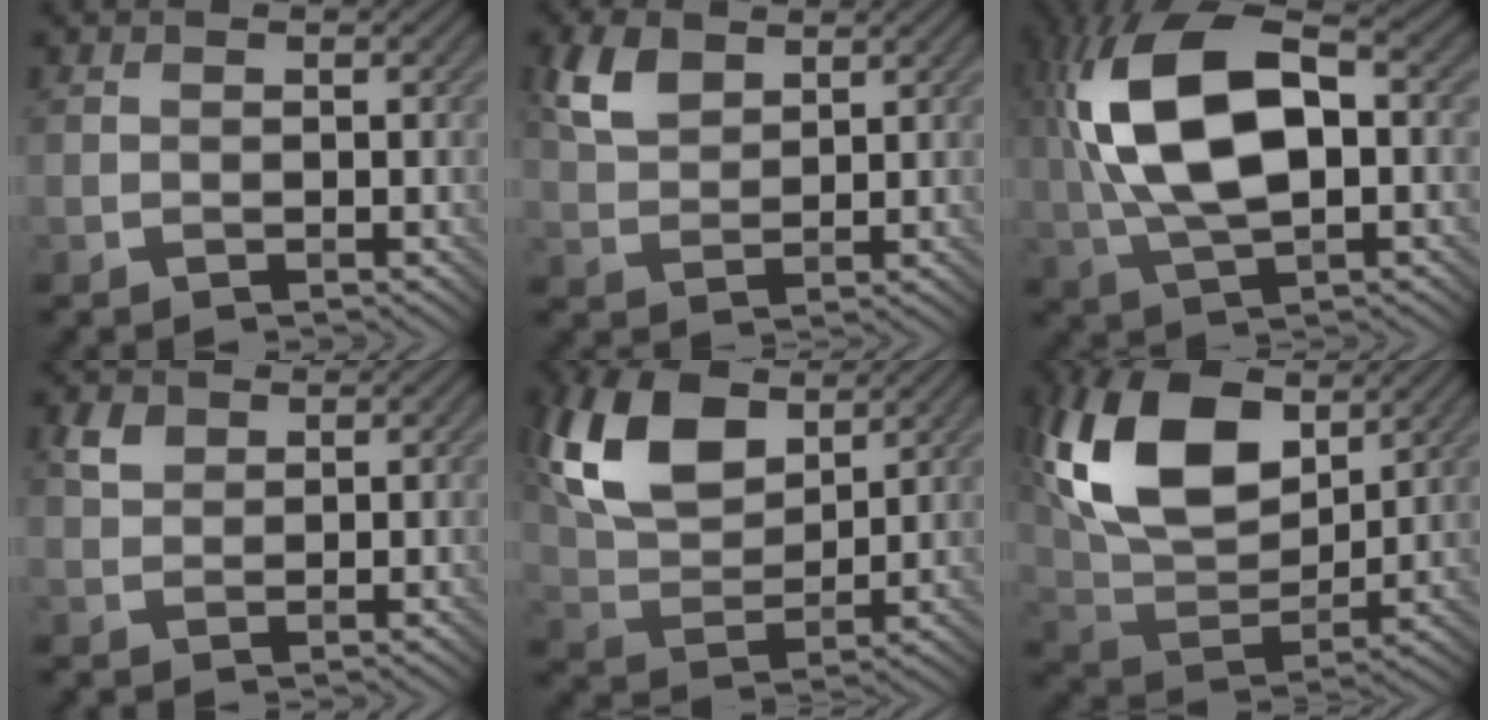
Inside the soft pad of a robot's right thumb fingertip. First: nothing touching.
{"total": 5.1, "force": [2.9, 2.7, 3.1], "torque": [-0.076, 0.004, 0.061]}
{"total": 15.4, "force": [2.1, 7.4, 13.3], "torque": [-0.288, 0.016, 0.032]}
{"total": 2.4, "force": [1.4, 1.5, 1.2], "torque": [-0.029, 0.003, 0.028]}
{"total": 12.4, "force": [6.0, 6.8, 8.5], "torque": [-0.205, 0.023, 0.117]}
{"total": 16.8, "force": [7.3, 9.3, 11.9], "torque": [-0.265, 0.022, 0.124]}